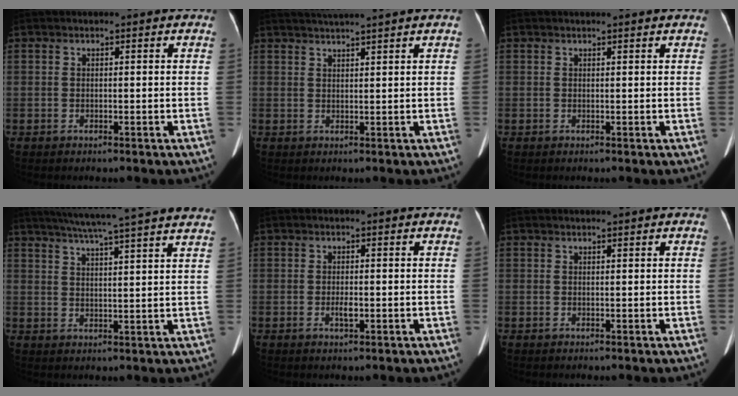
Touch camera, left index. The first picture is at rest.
{"total": 4.8, "force": [4.1, -1.4, 2.1], "torque": [-0.033, 0.016, 0.068]}
{"total": 2.0, "force": [1.8, -0.1, 0.8], "torque": [-0.012, 0.012, 0.020]}
{"total": 21.4, "force": [18.9, -0.5, 10.2], "torque": [-0.167, 0.003, 0.241]}
{"total": 1.5, "force": [-0.5, 0.5, 1.4], "torque": [-0.029, -0.002, -0.010]}
{"total": 0.8, "force": [0.7, -0.2, 0.3], "torque": [-0.006, 0.004, 0.014]}